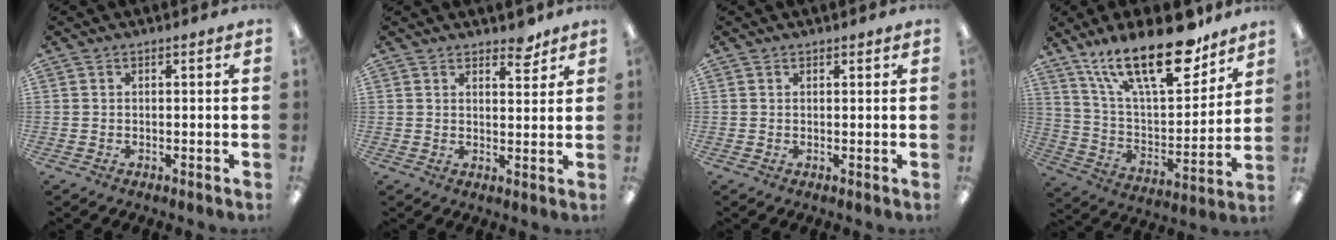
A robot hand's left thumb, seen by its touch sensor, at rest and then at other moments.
{"total": 4.6, "force": [3.8, 2.0, 1.7], "torque": [0.000, -0.026, 0.063]}
{"total": 0.7, "force": [0.6, 0.5, 0.2], "torque": [-0.003, 0.002, 0.010]}
{"total": 24.9, "force": [16.9, 9.0, 16.0], "torque": [-0.258, -0.100, 0.289]}